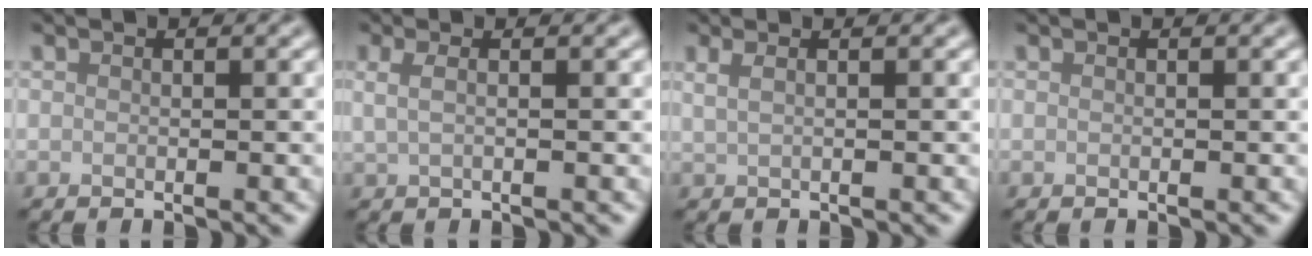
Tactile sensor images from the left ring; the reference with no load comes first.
{"total": 1.7, "force": [0.4, 0.6, 1.5], "torque": [-0.029, -0.001, 0.003]}
{"total": 2.3, "force": [1.1, 1.2, 1.7], "torque": [-0.021, 0.001, 0.001]}
{"total": 0.0}